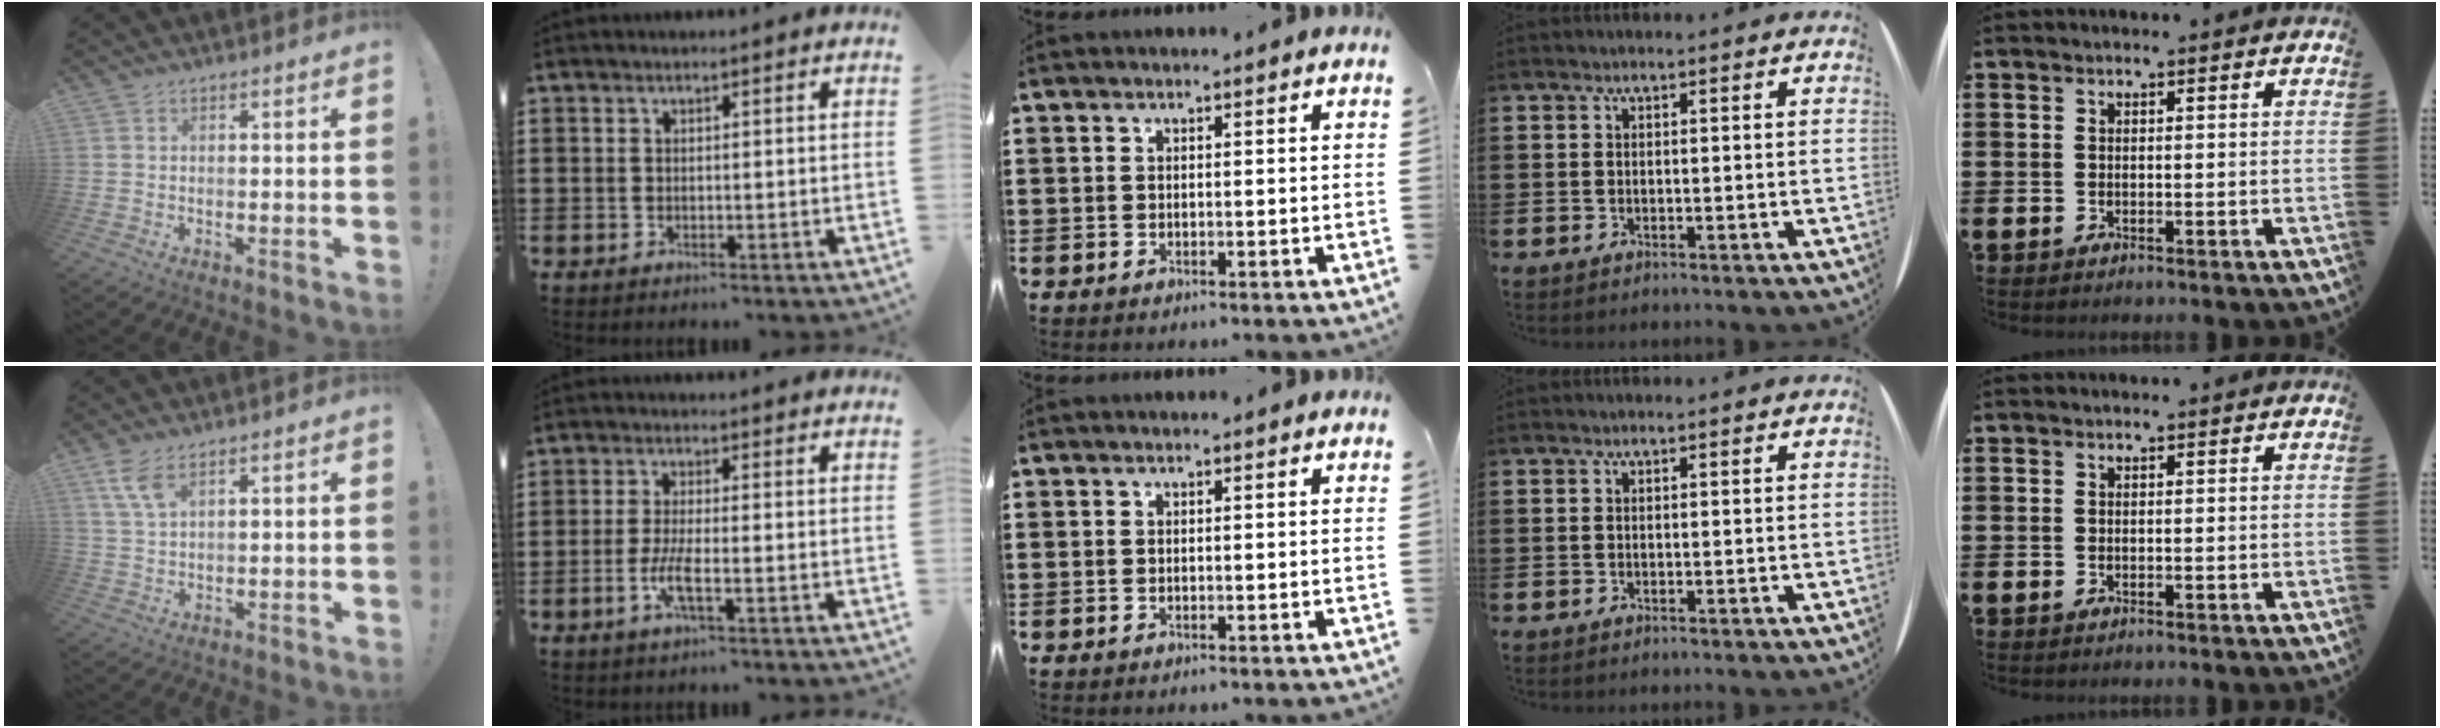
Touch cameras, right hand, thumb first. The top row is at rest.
{"thumb": {"total": 6.0, "force": [3.6, 2.1, 4.4], "torque": [-0.085, -0.012, 0.066]}, "index": {"total": 4.3, "force": [-1.6, 0.7, 3.9], "torque": [-0.087, -0.008, -0.036]}}